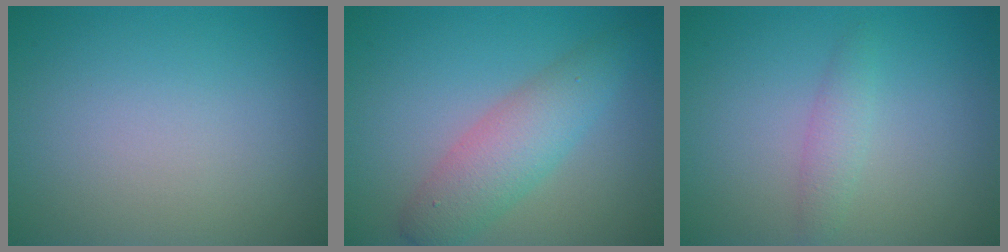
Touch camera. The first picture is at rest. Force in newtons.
{"total": 4.4, "press": 4.4, "slide": 0.1}
{"total": 1.5, "press": 1.5, "slide": 0.0}